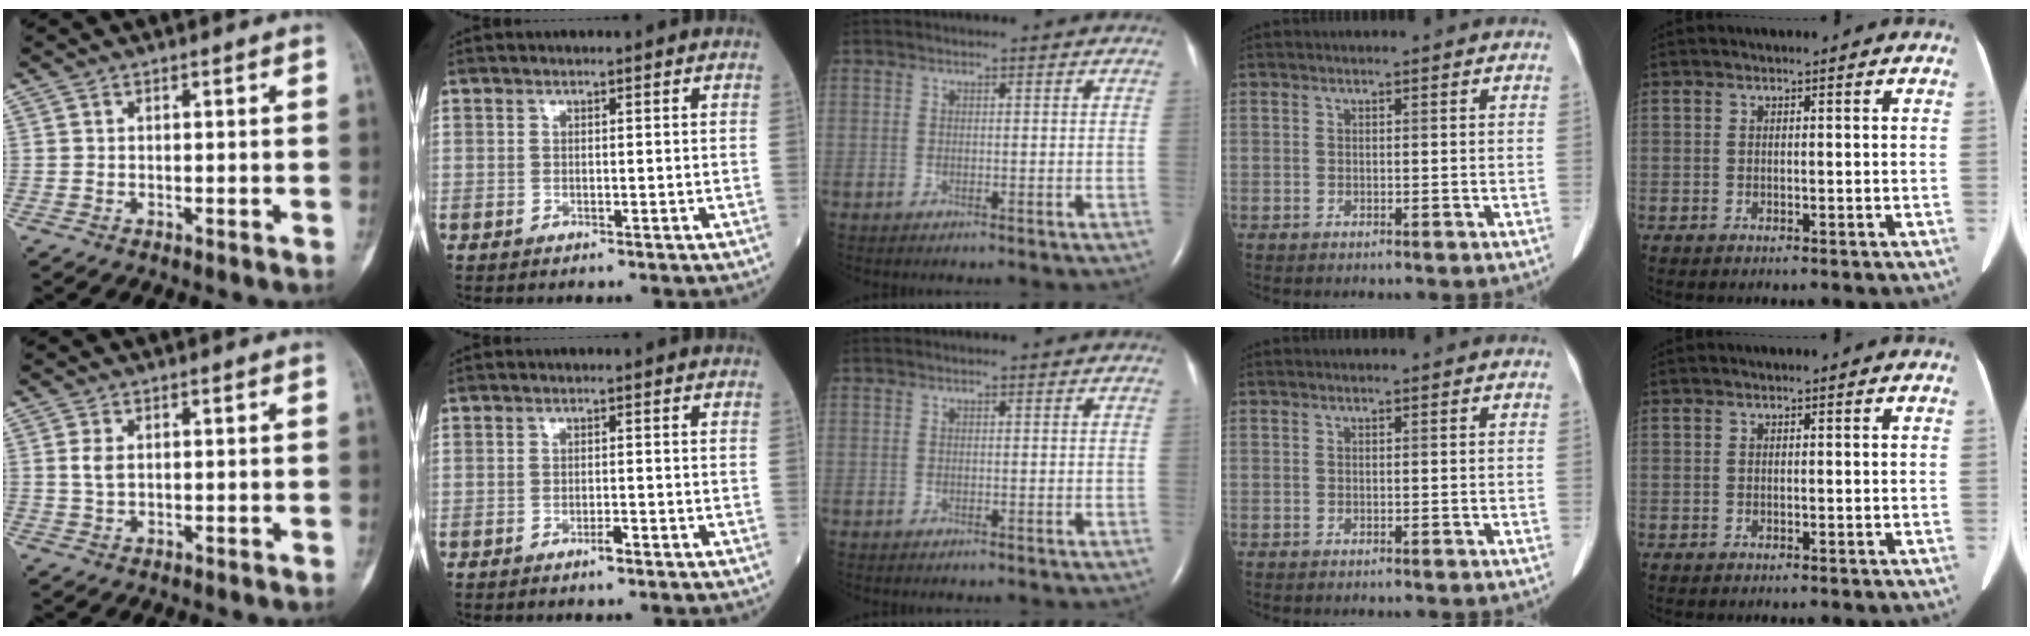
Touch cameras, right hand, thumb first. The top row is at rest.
{"thumb": {"total": 2.3, "force": [0.5, 1.3, 1.8], "torque": [-0.038, 0.003, 0.011]}, "index": {"total": 1.3, "force": [-0.9, 0.2, 0.9], "torque": [-0.017, 0.000, -0.016]}}